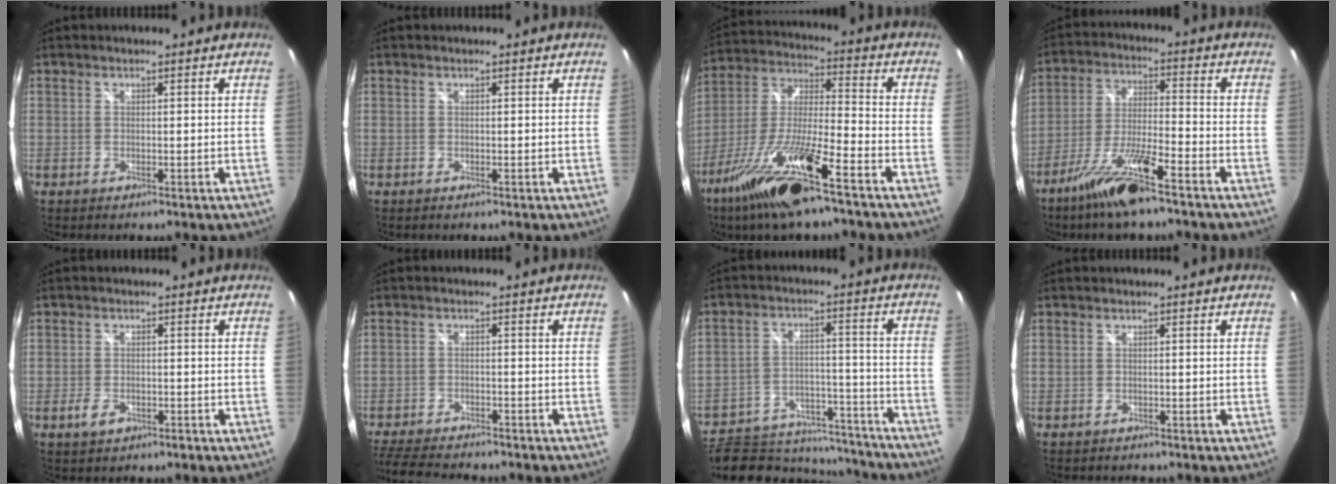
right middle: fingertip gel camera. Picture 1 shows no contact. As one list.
[{"total": 0.0}, {"total": 18.4, "force": [-11.9, 2.6, 13.9], "torque": [-0.282, -0.022, -0.227]}, {"total": 12.0, "force": [-8.8, 1.0, 8.2], "torque": [-0.176, -0.012, -0.162]}, {"total": 3.2, "force": [-1.8, 1.7, 1.9], "torque": [-0.045, -0.001, -0.032]}, {"total": 12.6, "force": [-11.1, 3.1, 5.1], "torque": [-0.129, -0.017, -0.179]}, {"total": 20.0, "force": [-15.8, 9.3, 7.9], "torque": [-0.166, 0.015, -0.202]}, {"total": 1.4, "force": [-1.3, 0.5, 0.2], "torque": [-0.009, -0.005, -0.017]}]